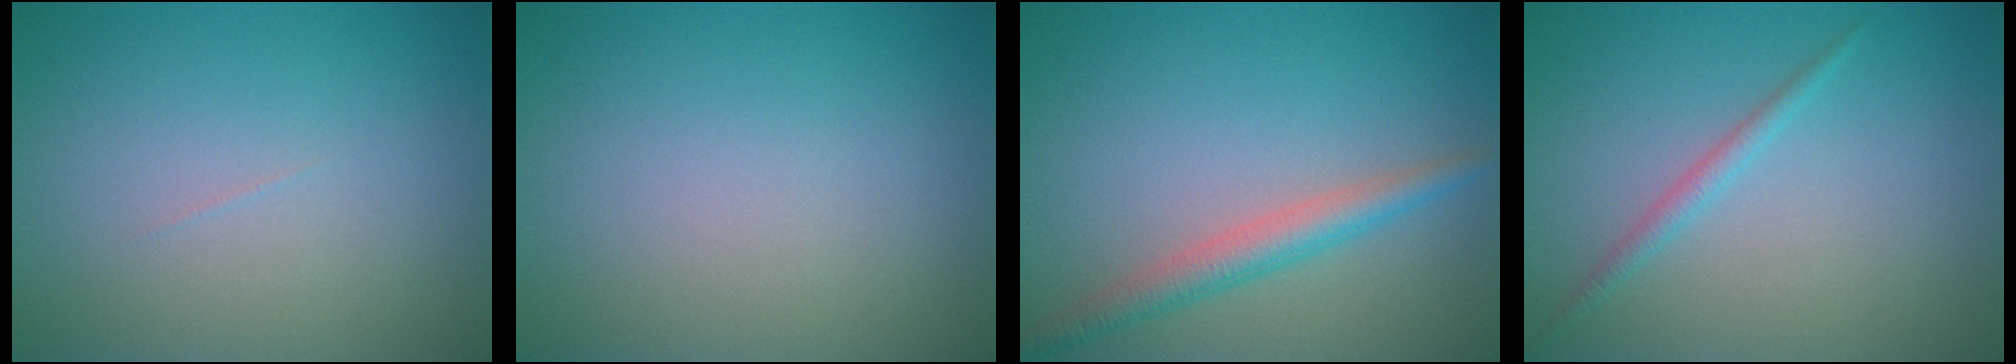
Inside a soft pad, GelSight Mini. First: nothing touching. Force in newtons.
{"total": 0.0}
{"total": 3.0, "press": 3.0, "slide": 0.1}
{"total": 1.3, "press": 1.3, "slide": 0.0}